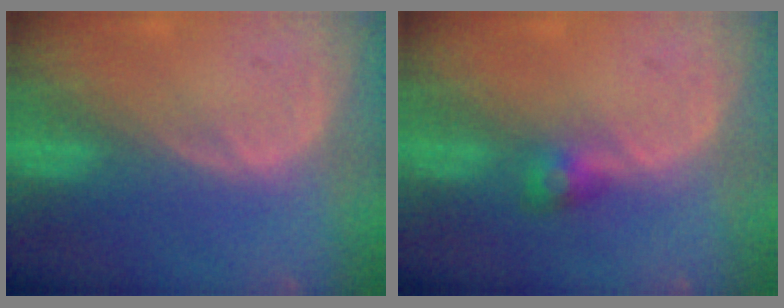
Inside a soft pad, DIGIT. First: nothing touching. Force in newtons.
{"total": 2.5, "press": 2.4, "slide": 0.7}